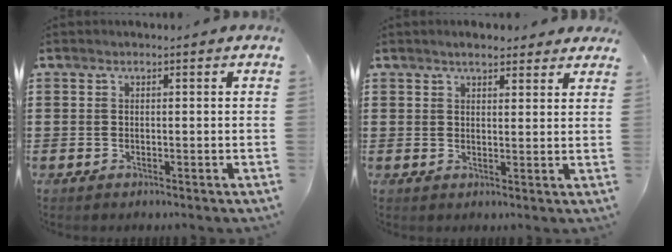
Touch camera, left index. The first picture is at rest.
{"total": 3.0, "force": [2.6, 0.7, 1.3], "torque": [-0.032, 0.002, 0.048]}